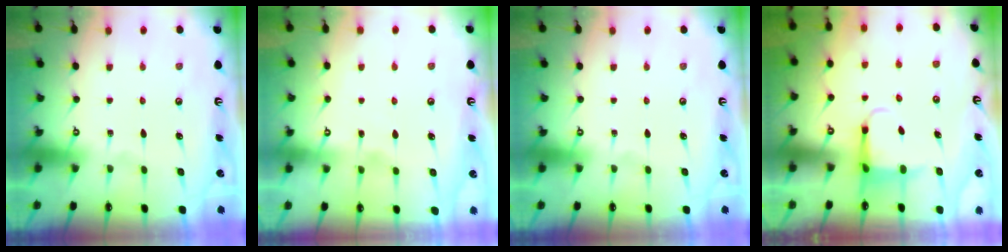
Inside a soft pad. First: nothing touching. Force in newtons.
{"total": 2.0, "press": 2.0, "slide": 0.1}
{"total": 0.0}
{"total": 4.5, "press": 4.5, "slide": 0.5}